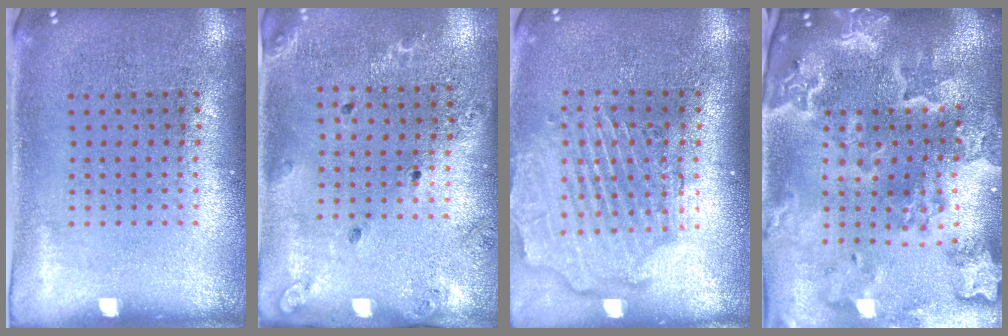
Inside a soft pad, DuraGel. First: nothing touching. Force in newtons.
{"total": 1.3, "press": 1.2, "slide": 0.4}
{"total": 2.6, "press": 2.2, "slide": 1.4}
{"total": 4.6, "press": 3.8, "slide": 2.7}